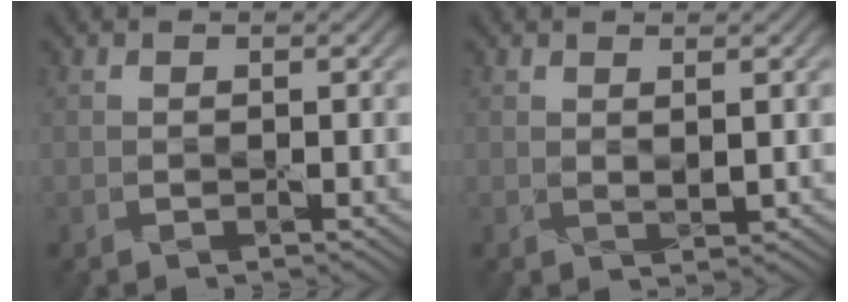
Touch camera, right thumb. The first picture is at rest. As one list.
[{"total": 1.0, "force": [0.7, 0.1, 0.6], "torque": [-0.016, 0.002, 0.014]}]